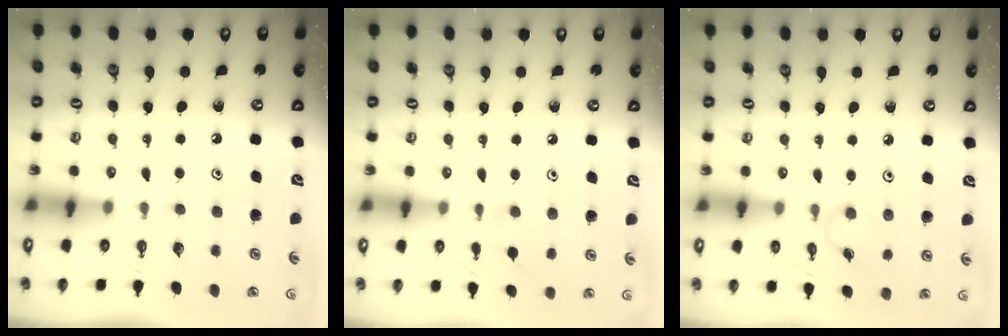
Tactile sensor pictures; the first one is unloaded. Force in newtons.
{"total": 5.5, "press": 5.4, "slide": 0.7}
{"total": 2.3, "press": 2.3, "slide": 0.3}